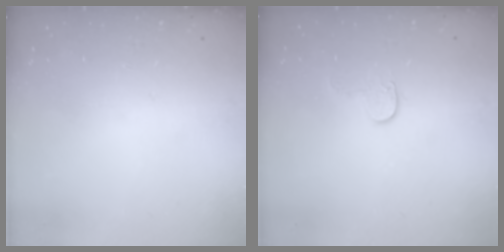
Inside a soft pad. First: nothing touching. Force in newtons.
{"total": 6.8, "press": 6.8, "slide": 0.3}